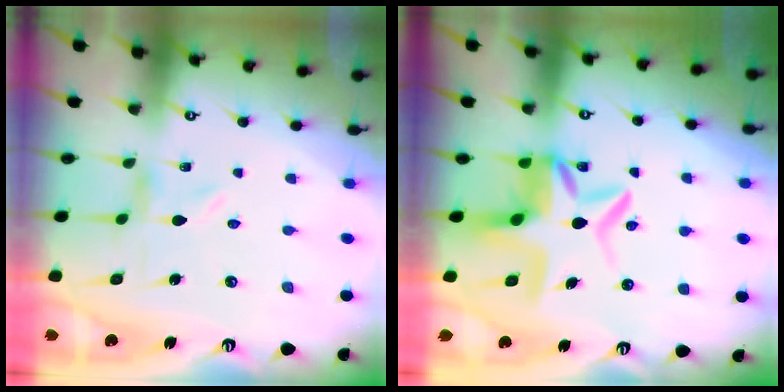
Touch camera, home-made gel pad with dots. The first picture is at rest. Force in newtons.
{"total": 10.0, "press": 9.6, "slide": 2.8}